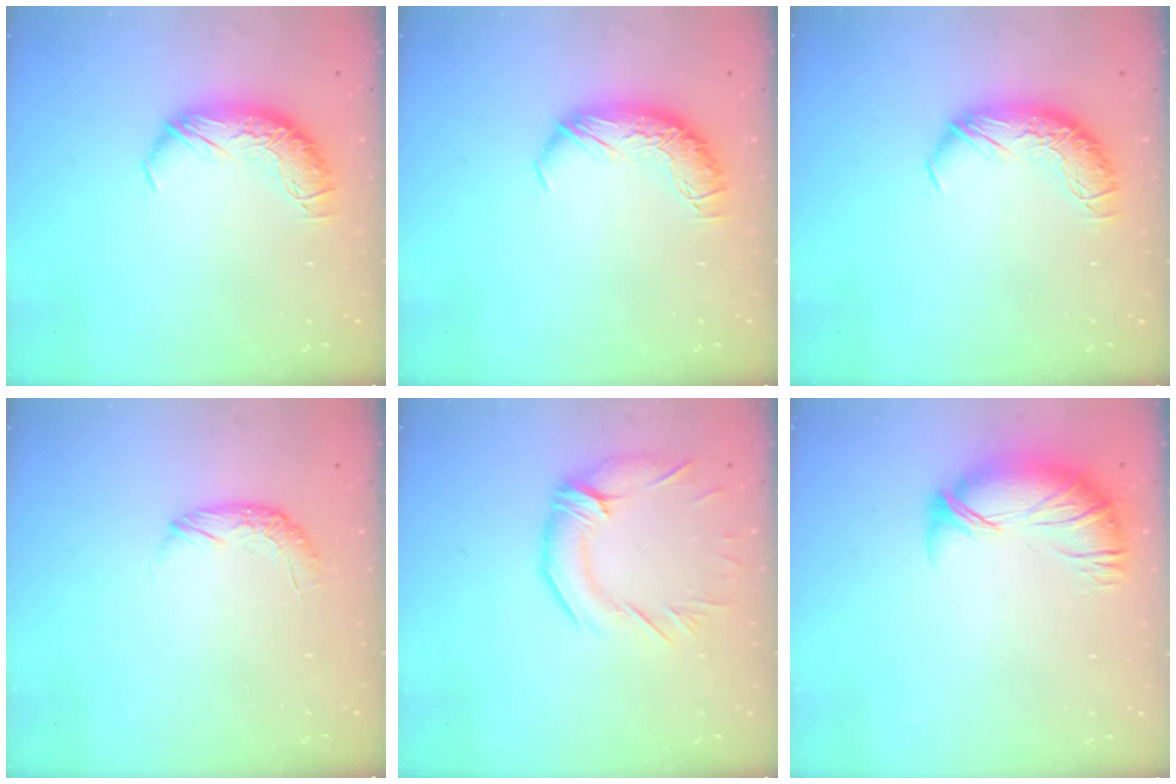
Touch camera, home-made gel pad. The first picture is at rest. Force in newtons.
{"total": 0.0}
{"total": 0.0}
{"total": 4.9, "press": 4.8, "slide": 1.0}
{"total": 2.9, "press": 2.5, "slide": 1.5}
{"total": 4.2, "press": 3.7, "slide": 1.9}